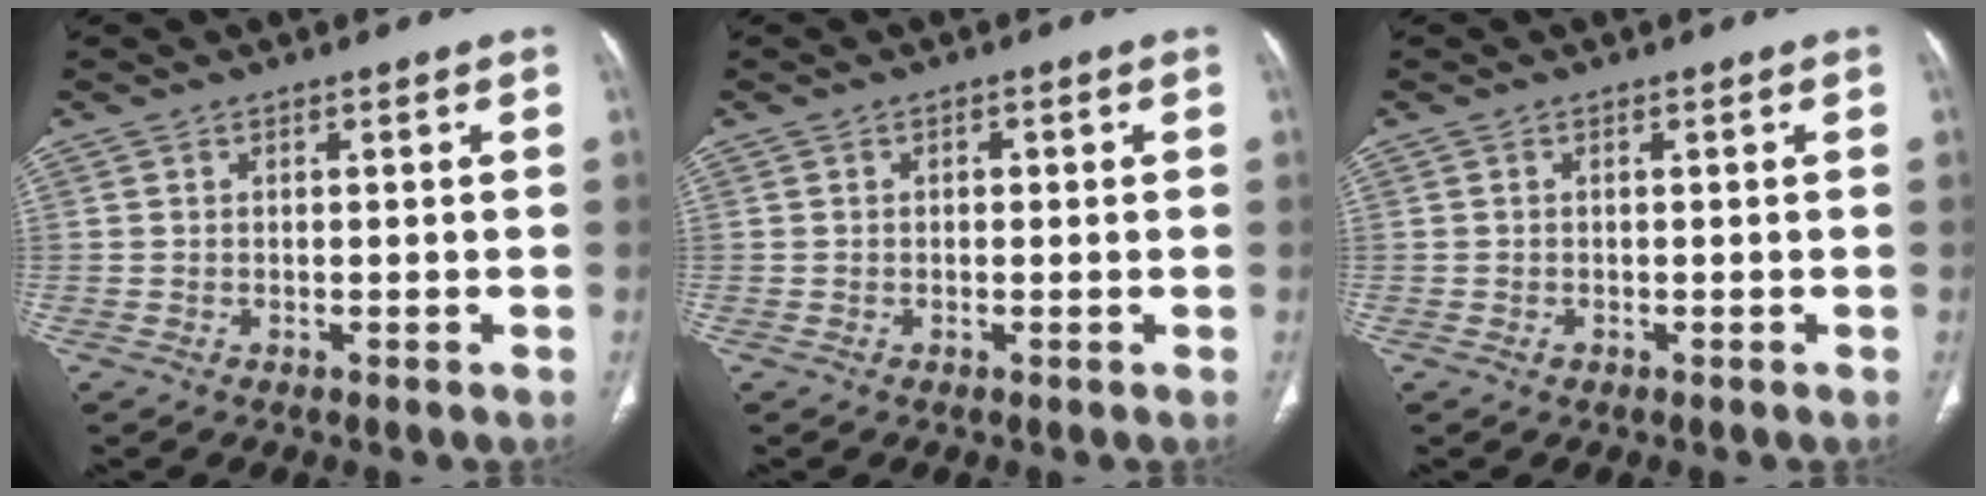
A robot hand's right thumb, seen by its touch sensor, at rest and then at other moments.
{"total": 1.1, "force": [0.2, 0.8, 0.8], "torque": [-0.010, 0.004, 0.002]}
{"total": 0.6, "force": [-0.2, 0.5, 0.3], "torque": [-0.003, 0.001, -0.003]}